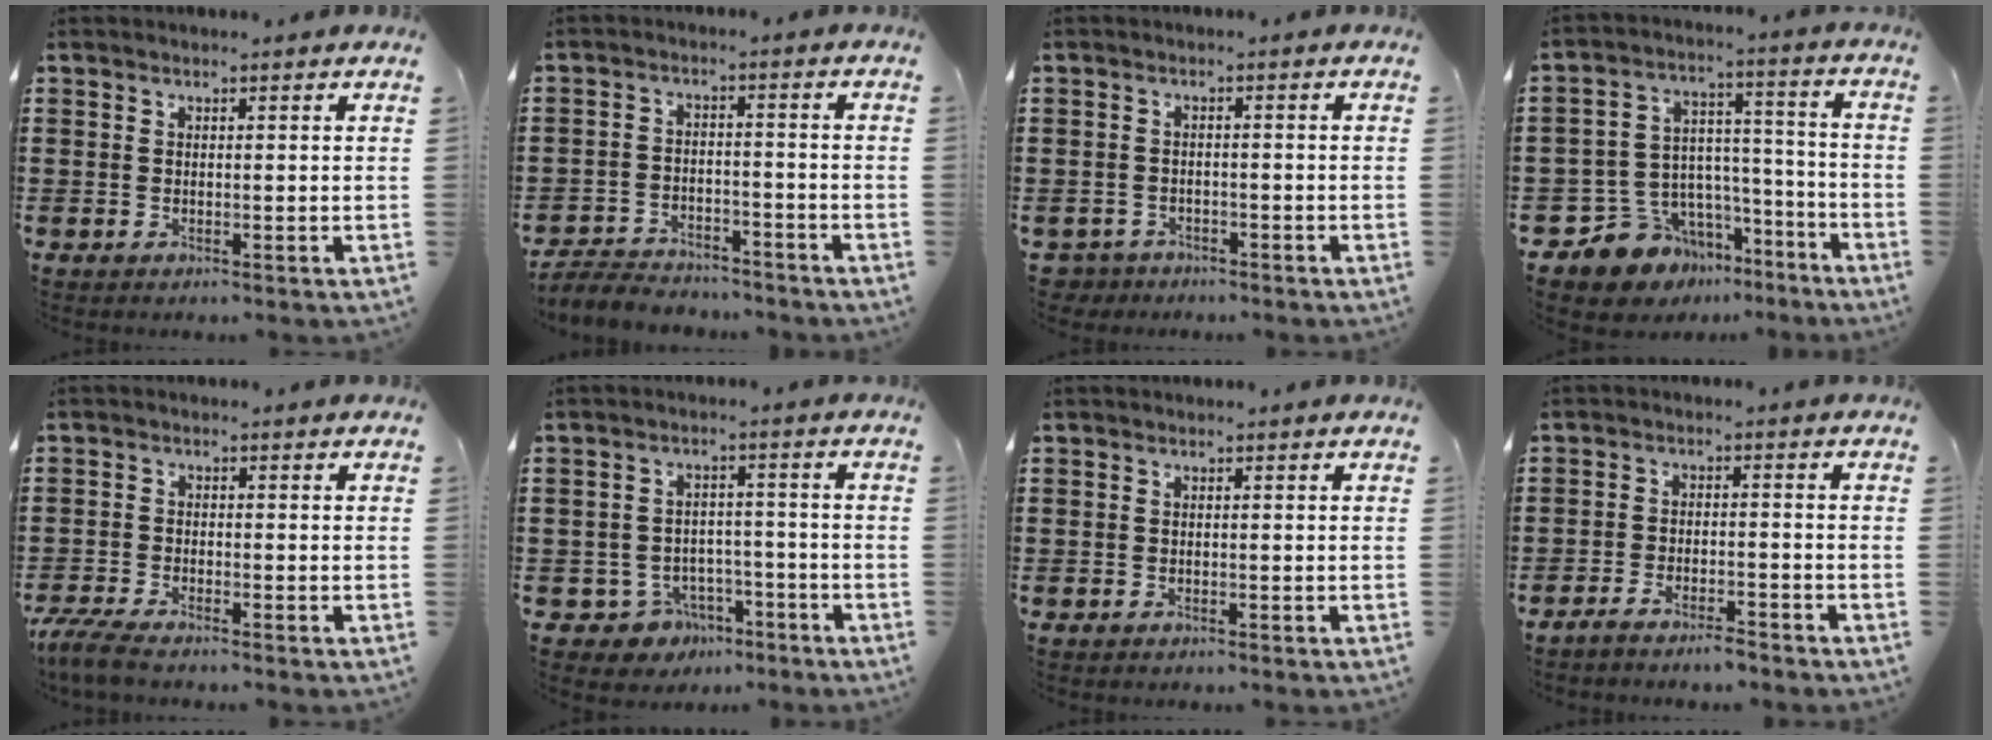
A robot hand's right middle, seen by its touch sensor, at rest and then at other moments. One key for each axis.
{"total": 4.4, "fx": -4.4, "fy": 0.9, "fz": 0.1, "tx": -0.014, "ty": 0.006, "tz": -0.094}
{"total": 2.3, "fx": -2.1, "fy": 0.8, "fz": -0.2, "tx": -0.007, "ty": 0.000, "tz": -0.048}
{"total": 8.5, "fx": -6.8, "fy": 5.1, "fz": 0.0, "tx": -0.033, "ty": 0.005, "tz": -0.128}
{"total": 4.0, "fx": -3.7, "fy": 0.3, "fz": 1.5, "tx": -0.048, "ty": -0.010, "tz": -0.077}
{"total": 4.8, "fx": -3.6, "fy": 3.0, "fz": 0.9, "tx": -0.033, "ty": 0.012, "tz": -0.072}
{"total": 0.7, "fx": -0.6, "fy": 0.3, "fz": 0.0, "tx": -0.002, "ty": 0.002, "tz": -0.013}
{"total": 3.2, "fx": -3.2, "fy": 0.1, "fz": 0.4, "tx": -0.011, "ty": 0.004, "tz": -0.065}